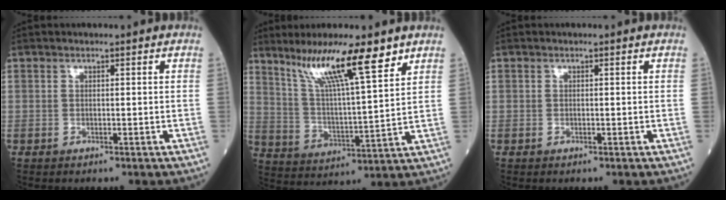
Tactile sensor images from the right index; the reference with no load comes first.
{"total": 13.6, "force": [9.3, 0.7, 9.9], "torque": [-0.180, 0.006, 0.166]}
{"total": 0.0}